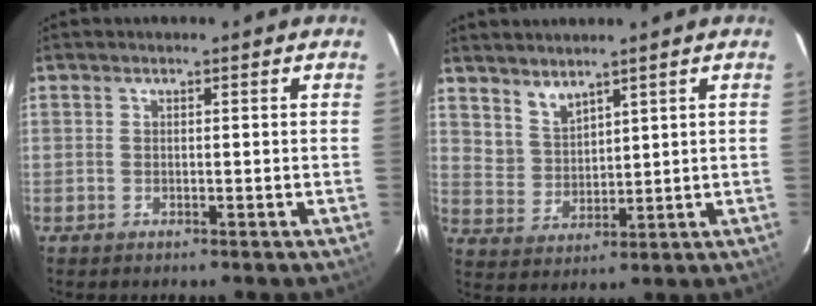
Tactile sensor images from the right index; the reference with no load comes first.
{"total": 5.6, "force": [4.6, 2.7, 1.6], "torque": [-0.025, 0.003, 0.101]}